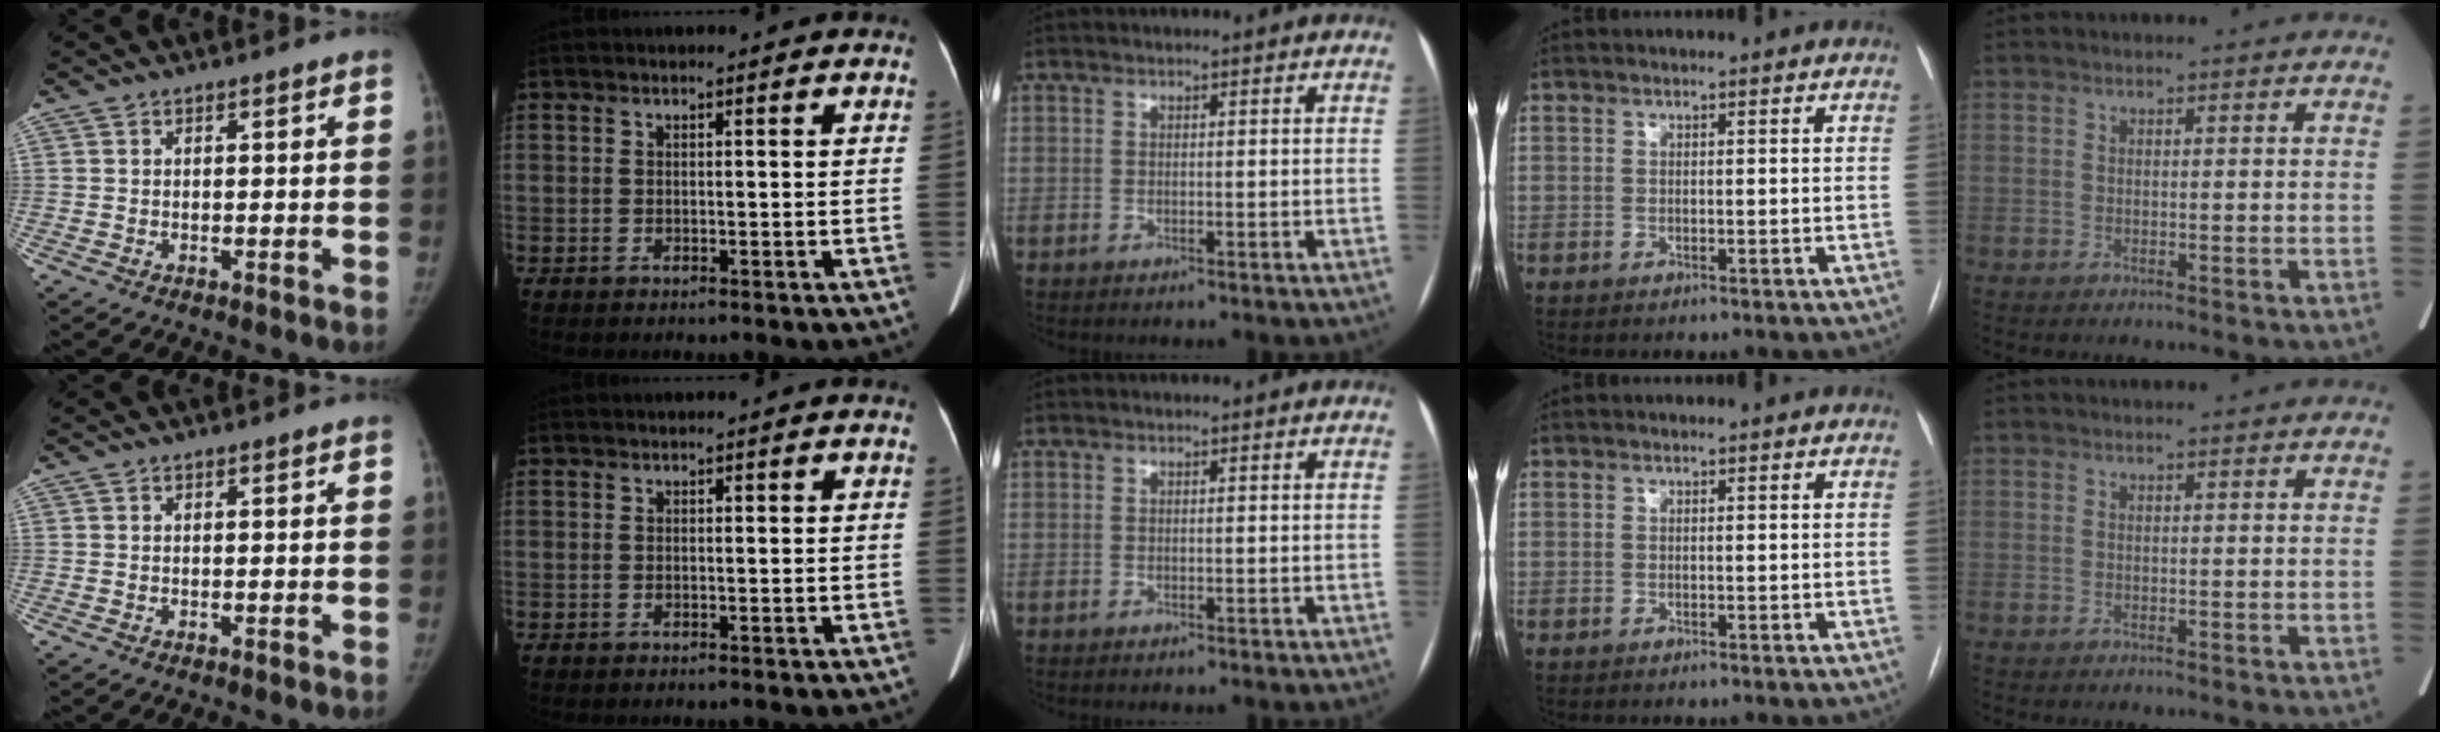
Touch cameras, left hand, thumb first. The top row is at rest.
{}